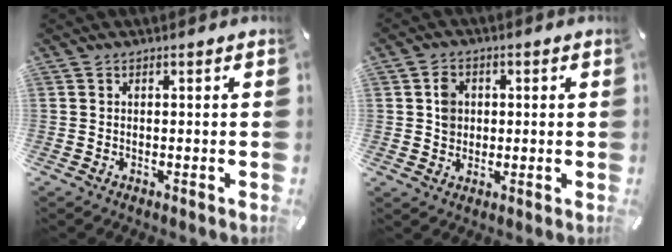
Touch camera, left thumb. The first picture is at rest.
{"total": 4.3, "force": [0.5, 3.9, 1.8], "torque": [-0.017, -0.001, 0.004]}